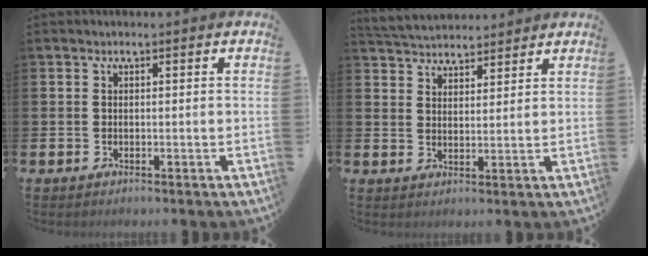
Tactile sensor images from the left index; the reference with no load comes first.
{"total": 4.4, "force": [4.3, 0.8, -0.1], "torque": [-0.018, -0.019, 0.079]}